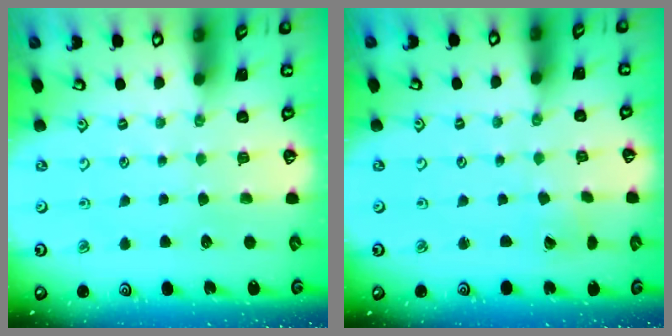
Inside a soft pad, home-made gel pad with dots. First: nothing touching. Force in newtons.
{"total": 0.0}